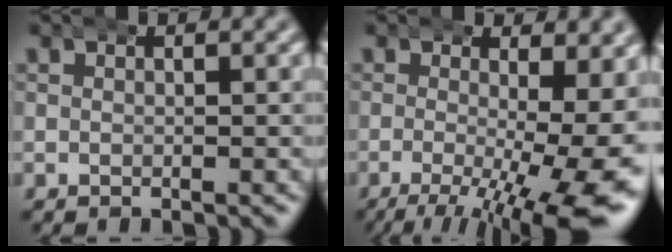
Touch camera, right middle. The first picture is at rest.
{"total": 8.5, "force": [-2.7, 3.3, 7.4], "torque": [-0.115, -0.044, -0.025]}